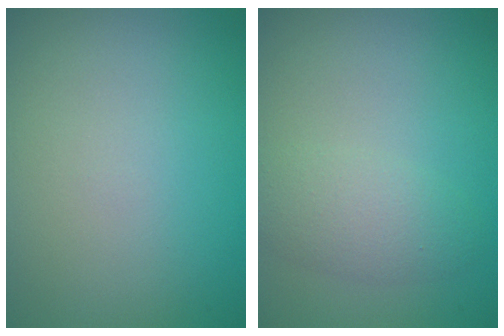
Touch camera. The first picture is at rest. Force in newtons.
{"total": 2.8, "press": 2.8, "slide": 0.1}